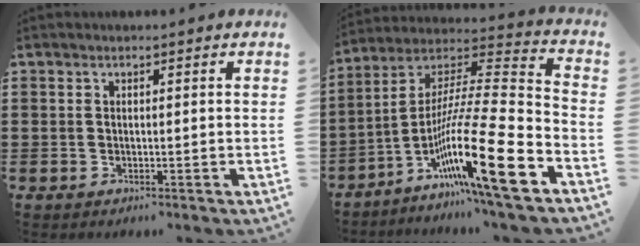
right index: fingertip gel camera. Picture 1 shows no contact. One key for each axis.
{"total": 20.3, "fx": -9.6, "fy": 2.1, "fz": 17.7, "tx": -0.333, "ty": 0.006, "tz": -0.168}